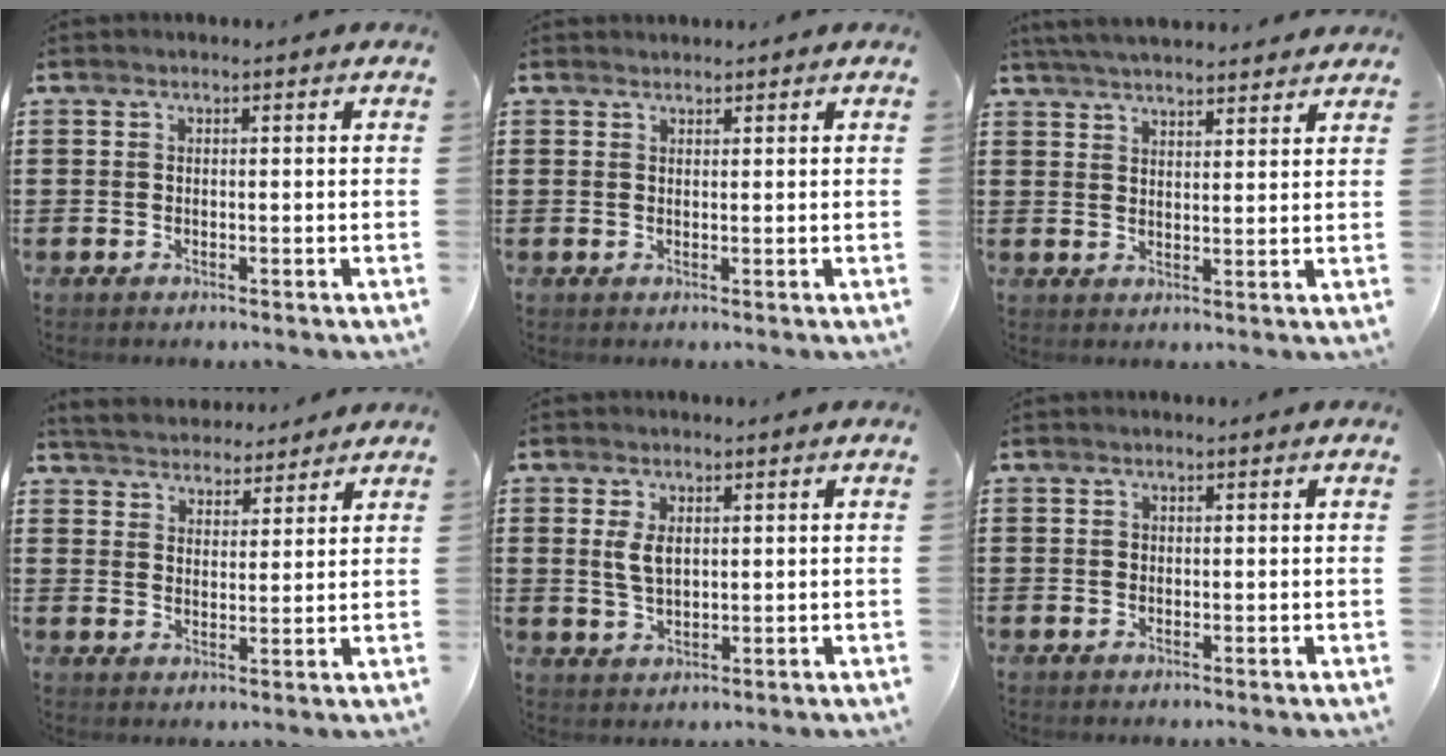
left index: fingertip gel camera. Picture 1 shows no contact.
{"total": 0.9, "force": [0.9, 0.2, 0.0], "torque": [-0.002, 0.000, 0.019]}
{"total": 4.3, "force": [4.2, 0.2, 0.9], "torque": [-0.031, -0.012, 0.077]}
{"total": 4.1, "force": [4.0, 0.8, -0.2], "torque": [-0.016, -0.019, 0.072]}
{"total": 3.9, "force": [1.0, 2.1, 3.1], "torque": [-0.074, 0.005, 0.015]}
{"total": 0.6, "force": [0.2, 0.6, 0.1], "torque": [-0.004, 0.004, 0.004]}